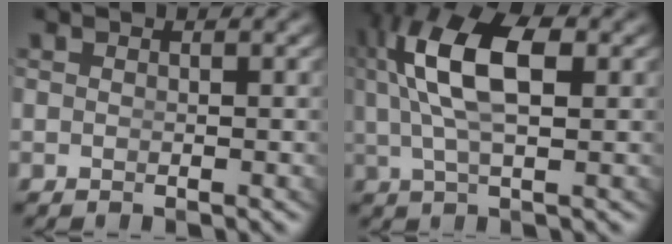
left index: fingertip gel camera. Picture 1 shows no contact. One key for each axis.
{"total": 8.2, "fx": 1.8, "fy": 3.7, "fz": 7.1, "tx": -0.152, "ty": -0.006, "tz": 0.038}